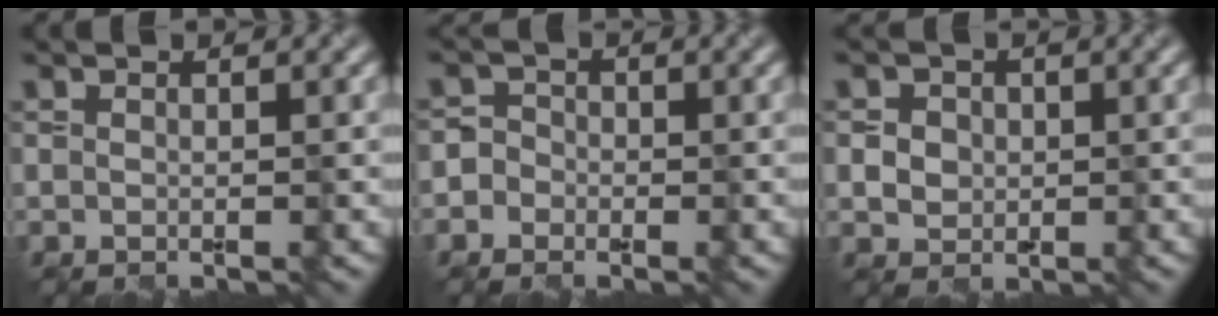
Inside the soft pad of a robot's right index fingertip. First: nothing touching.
{"total": 2.6, "force": [-1.1, 2.4, 0.2], "torque": [0.024, 0.015, -0.037]}
{"total": 2.8, "force": [0.5, 2.5, 1.2], "torque": [-0.017, 0.003, 0.010]}